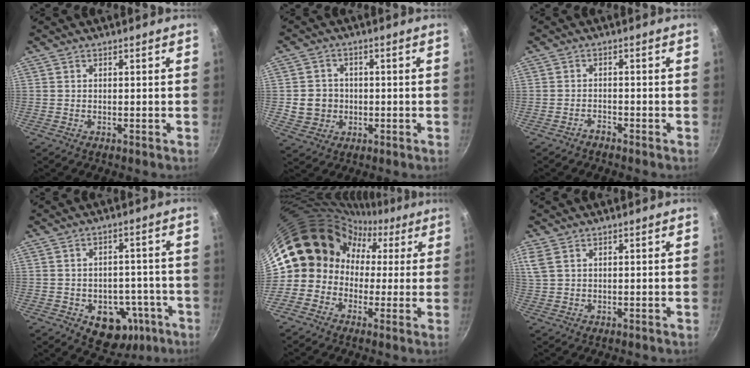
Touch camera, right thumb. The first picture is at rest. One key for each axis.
{"total": 6.3, "fx": -0.5, "fy": 6.0, "fz": 2.0, "tx": -0.005, "ty": 0.014, "tz": -0.002}
{"total": 1.3, "fx": -1.3, "fy": 0.2, "fz": 0.1, "tx": 0.002, "ty": 0.020, "tz": -0.022}
{"total": 11.3, "fx": -4.5, "fy": 8.4, "fz": 6.2, "tx": -0.038, "ty": 0.030, "tz": -0.042}
{"total": 14.4, "fx": 1.6, "fy": 13.3, "fz": 5.2, "tx": -0.048, "ty": 0.046, "tz": 0.002}
{"total": 4.7, "fx": 2.4, "fy": 2.8, "fz": 3.0, "tx": -0.070, "ty": 0.009, "tz": 0.051}